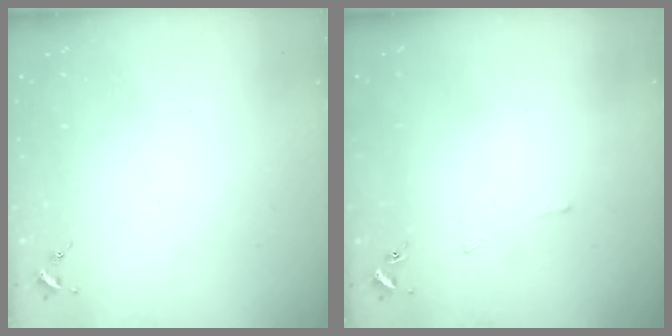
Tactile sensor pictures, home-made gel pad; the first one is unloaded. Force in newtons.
{"total": 2.5, "press": 2.5, "slide": 0.3}